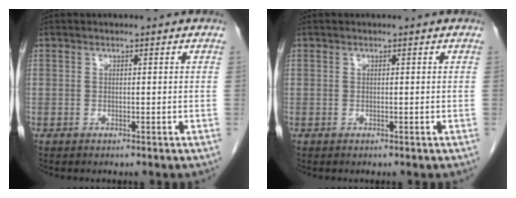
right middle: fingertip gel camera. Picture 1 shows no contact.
{"total": 0.0}